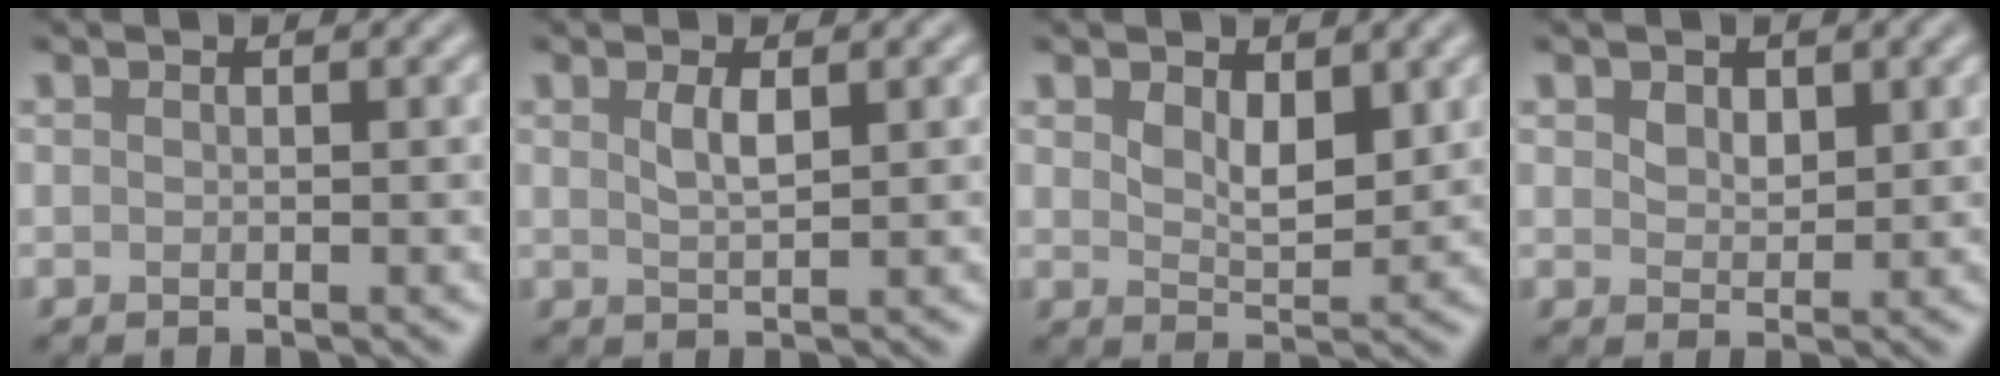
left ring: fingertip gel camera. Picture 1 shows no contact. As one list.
[{"total": 1.8, "force": [0.7, 0.5, 1.5], "torque": [-0.031, -0.001, 0.015]}, {"total": 3.3, "force": [1.3, 1.8, 2.4], "torque": [-0.045, -0.006, 0.029]}, {"total": 1.8, "force": [1.0, 1.2, 1.0], "torque": [-0.020, -0.002, 0.020]}]